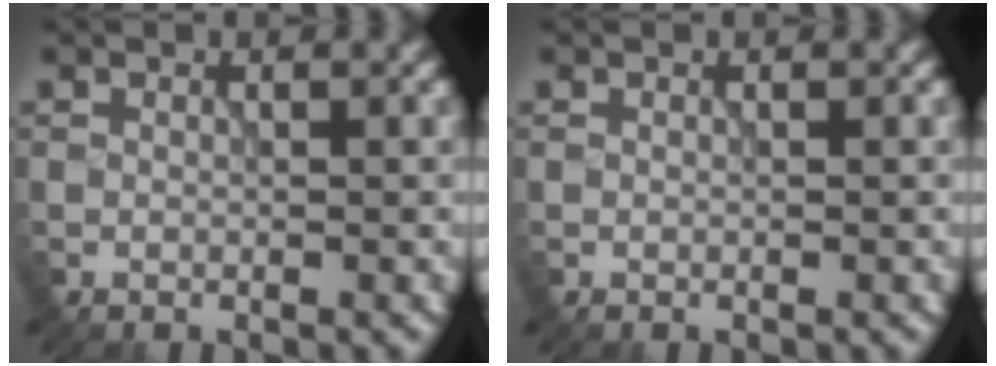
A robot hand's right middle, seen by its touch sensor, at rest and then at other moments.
{"total": 0.0}